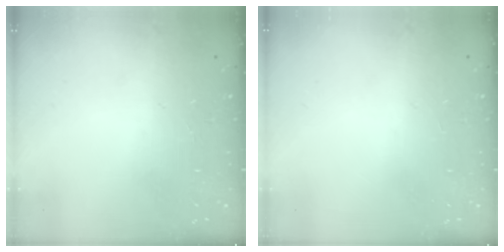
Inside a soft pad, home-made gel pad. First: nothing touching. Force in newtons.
{"total": 1.1, "press": 0.8, "slide": 0.7}